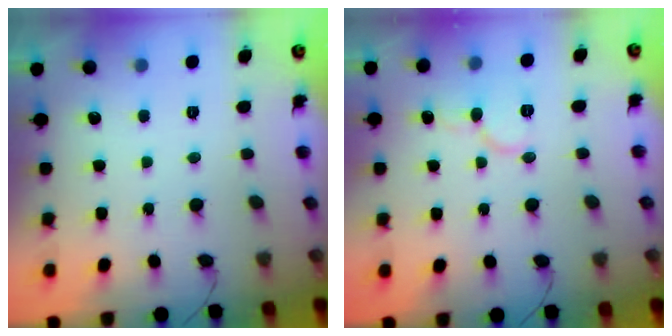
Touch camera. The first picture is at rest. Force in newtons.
{"total": 7.6, "press": 7.5, "slide": 0.8}